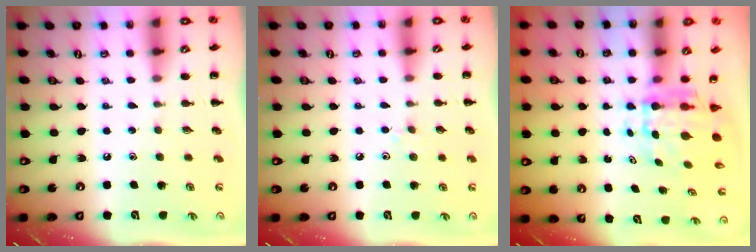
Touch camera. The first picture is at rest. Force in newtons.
{"total": 4.2, "press": 3.9, "slide": 1.5}
{"total": 5.6, "press": 5.4, "slide": 1.5}